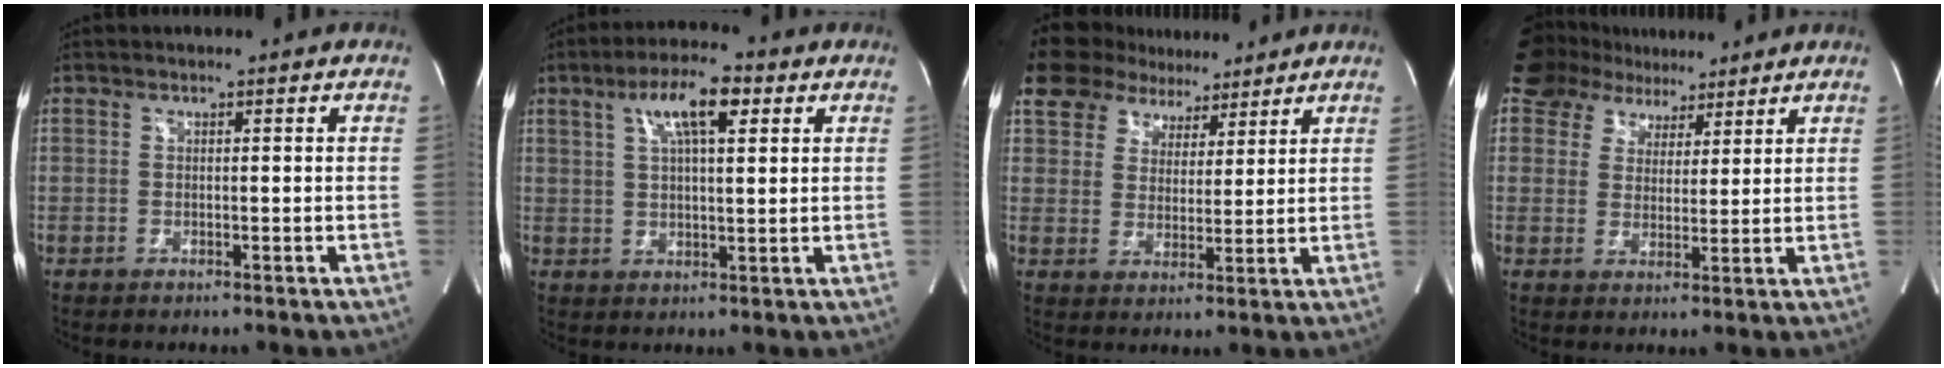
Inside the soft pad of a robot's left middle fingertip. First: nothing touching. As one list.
[{"total": 8.5, "force": [3.8, 2.0, 7.4], "torque": [-0.136, 0.018, 0.066]}, {"total": 10.7, "force": [8.3, 6.0, 3.2], "torque": [-0.059, 0.031, 0.141]}, {"total": 10.1, "force": [7.8, 5.7, 2.8], "torque": [-0.056, 0.033, 0.131]}]